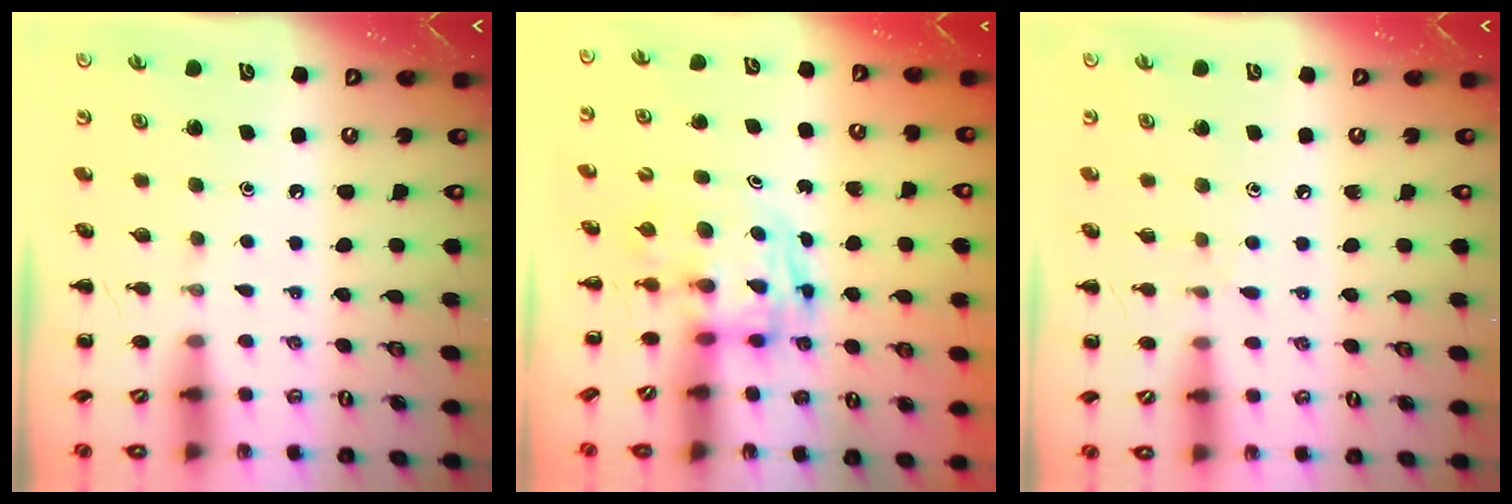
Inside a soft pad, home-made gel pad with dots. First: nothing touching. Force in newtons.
{"total": 2.9, "press": 2.9, "slide": 0.5}
{"total": 3.8, "press": 3.4, "slide": 1.7}